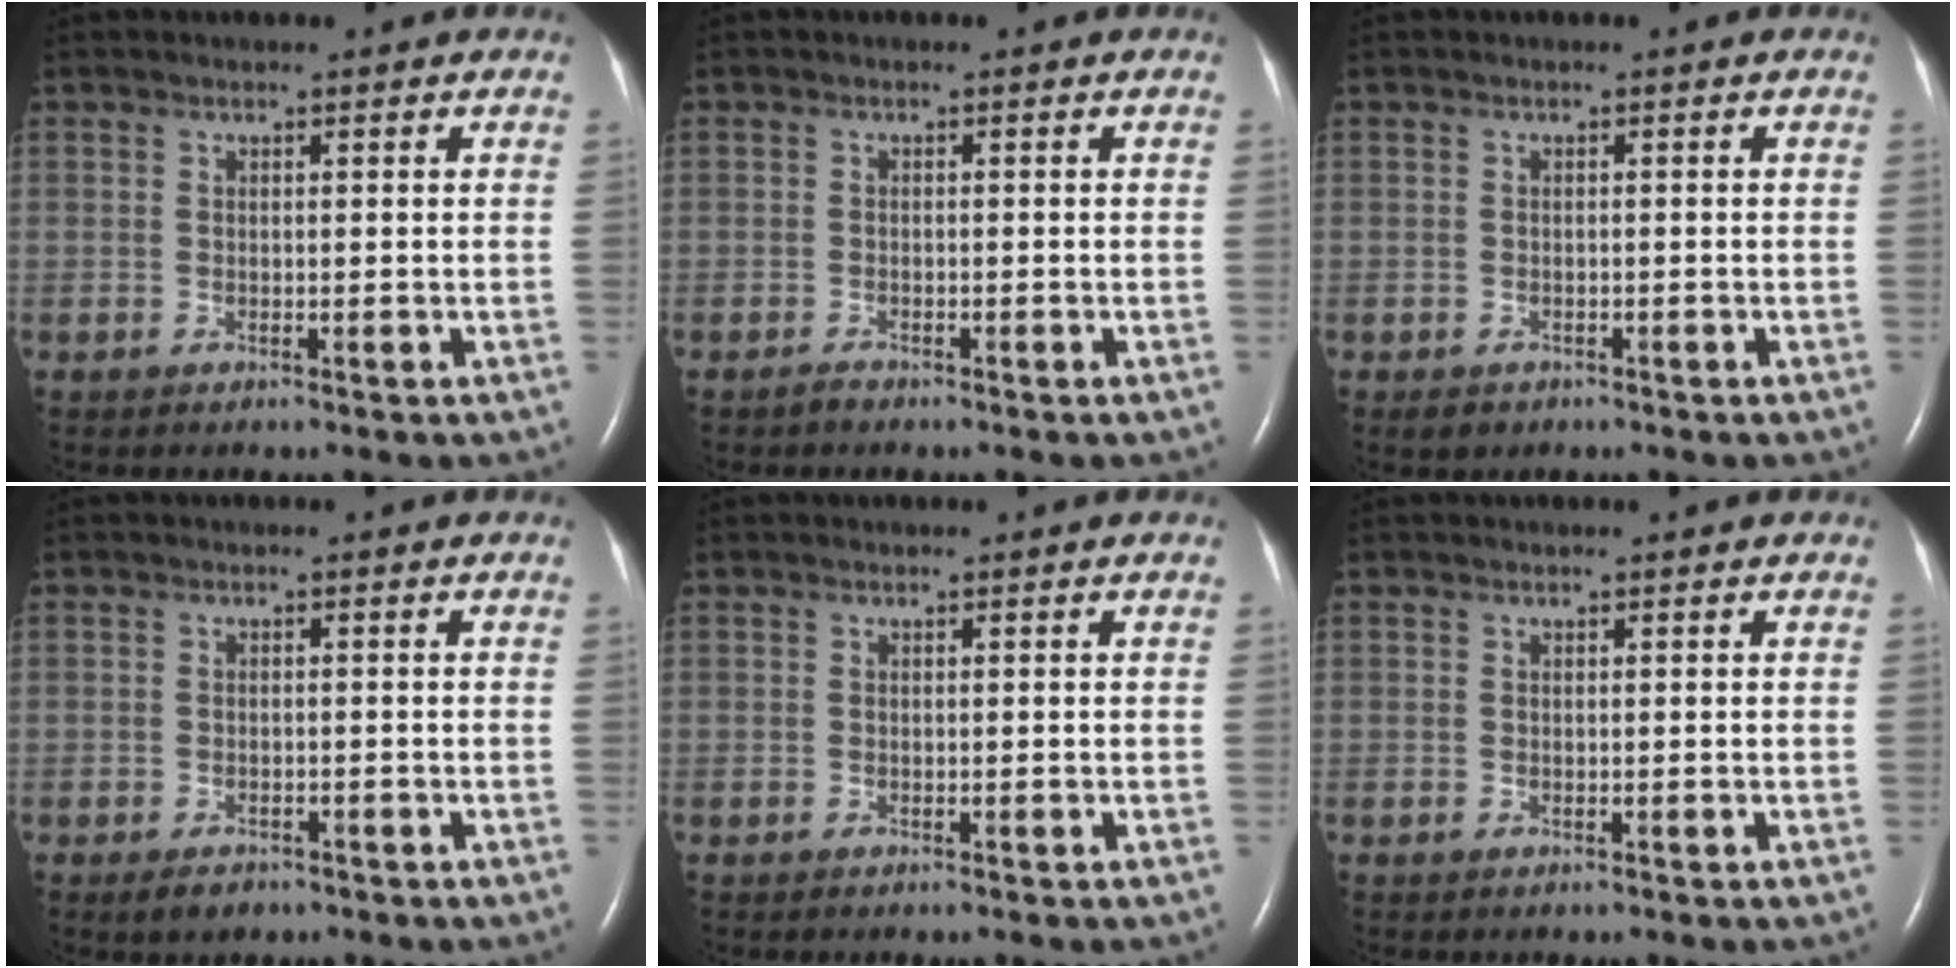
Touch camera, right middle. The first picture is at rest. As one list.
[{"total": 0.9, "force": [-0.8, 0.2, 0.2], "torque": [-0.007, -0.001, -0.015]}, {"total": 1.5, "force": [-0.9, 1.0, 0.4], "torque": [-0.010, 0.001, -0.009]}, {"total": 2.3, "force": [-1.6, 1.3, 1.0], "torque": [-0.021, -0.001, -0.016]}, {"total": 0.0}, {"total": 0.0}]